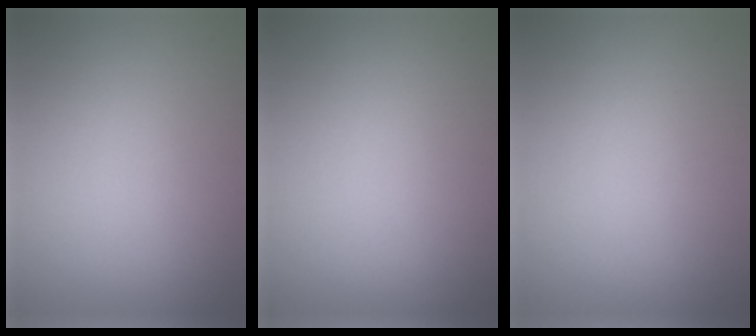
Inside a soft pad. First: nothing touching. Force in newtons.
{"total": 0.0}
{"total": 0.0}